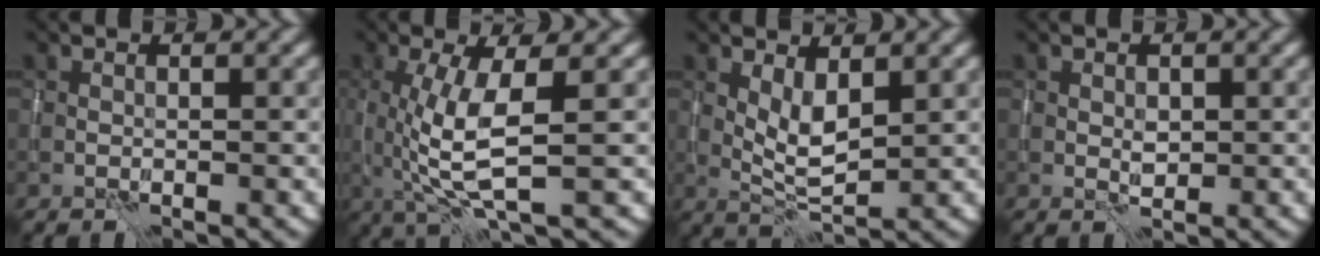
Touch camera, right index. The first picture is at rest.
{"total": 5.6, "force": [0.2, 1.4, 5.4], "torque": [-0.112, -0.004, 0.007]}
{"total": 3.1, "force": [1.0, 1.1, 2.7], "torque": [-0.055, -0.005, 0.022]}
{"total": 0.9, "force": [0.2, 0.6, 0.6], "torque": [-0.012, -0.002, 0.007]}